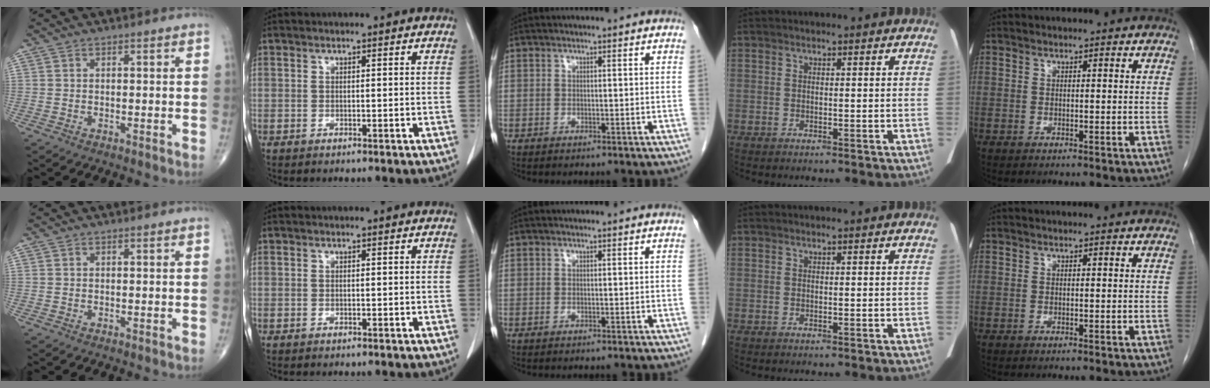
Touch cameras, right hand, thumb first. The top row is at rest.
{}